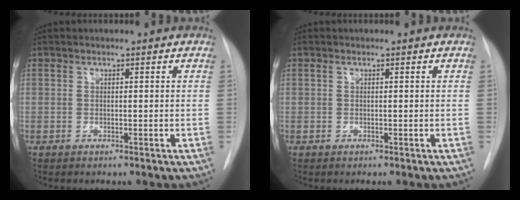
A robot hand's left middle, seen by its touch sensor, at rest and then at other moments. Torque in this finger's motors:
{"motor_torque": [-0.08, 0.05, -0.01, 0.00]}